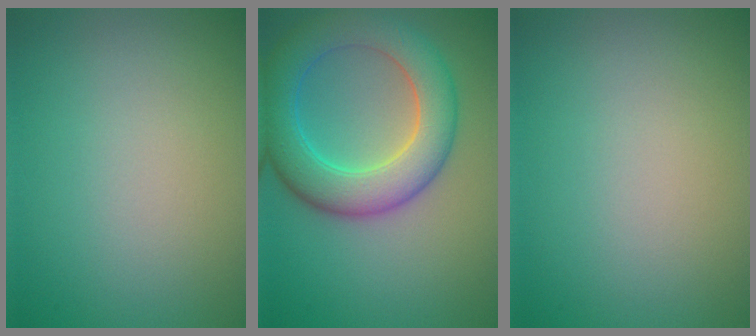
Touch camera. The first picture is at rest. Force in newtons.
{"total": 7.6, "press": 7.6, "slide": 0.3}
{"total": 0.0}